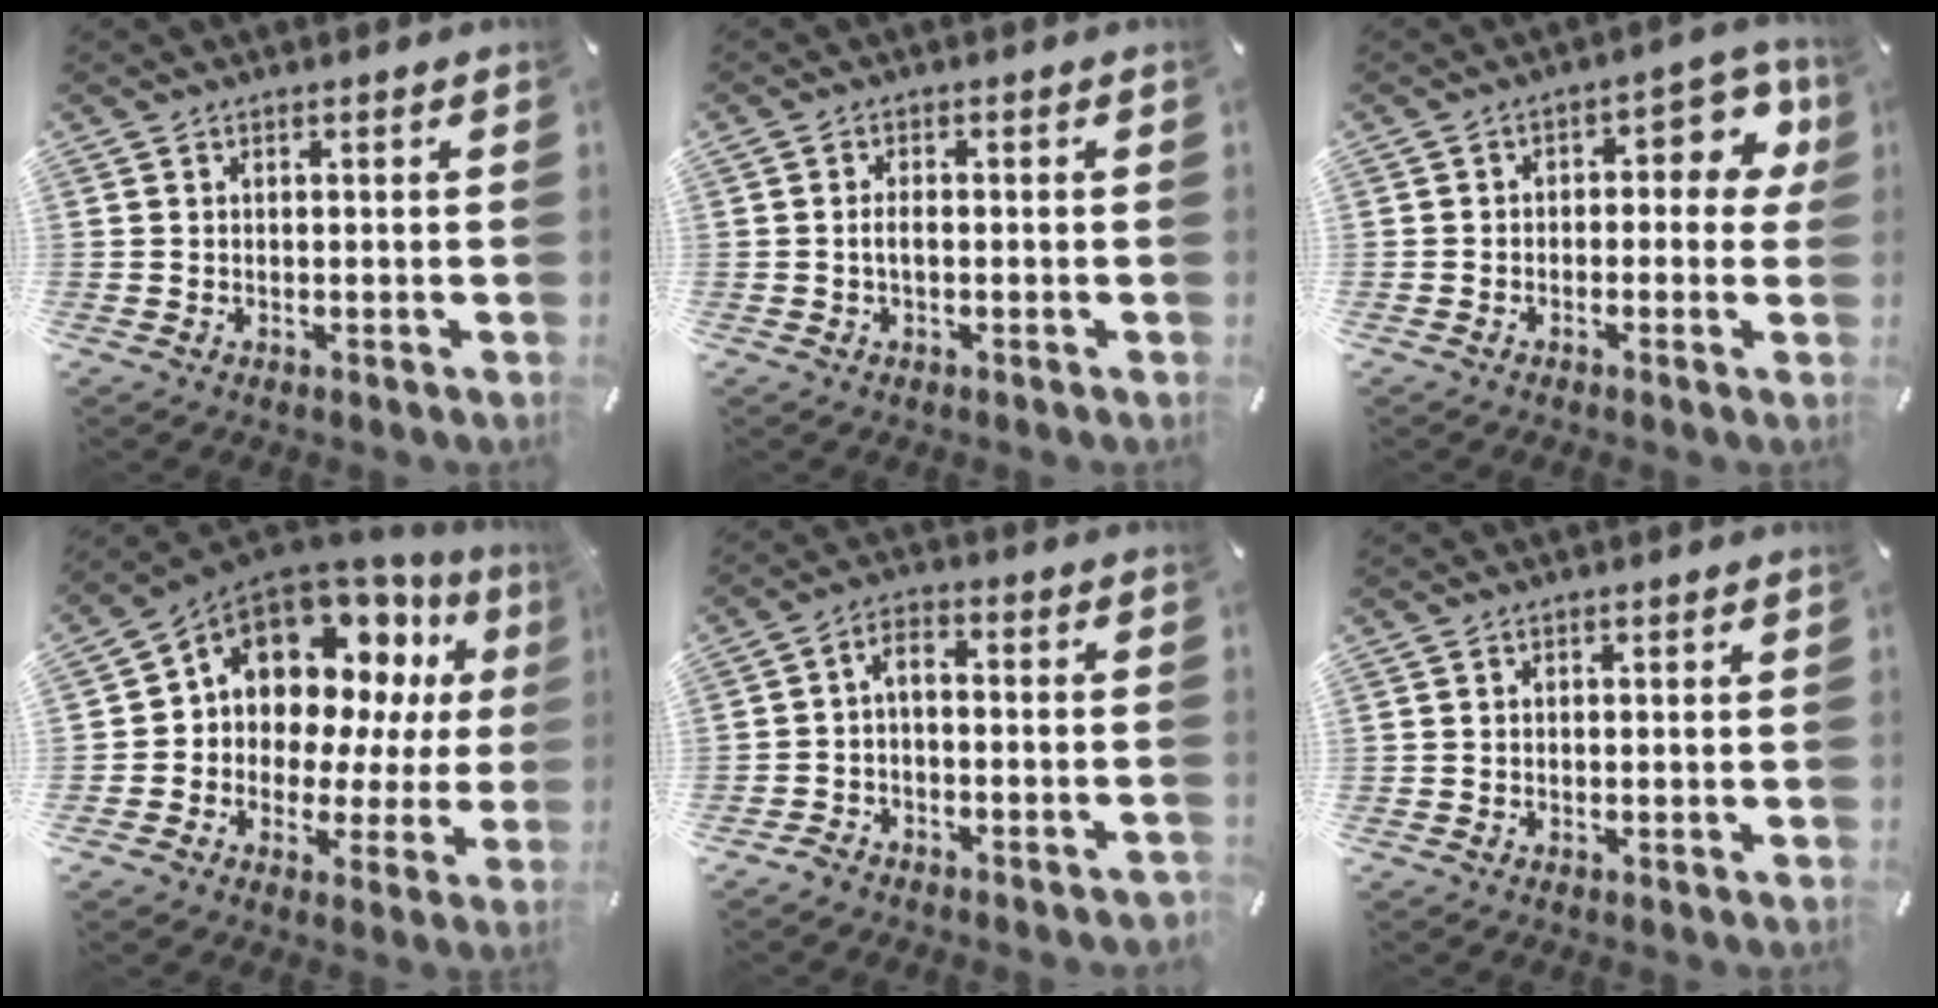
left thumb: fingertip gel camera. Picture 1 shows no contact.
{"total": 2.3, "force": [-0.3, 0.7, 2.1], "torque": [-0.047, -0.001, -0.009]}
{"total": 8.6, "force": [0.8, 4.9, 7.0], "torque": [-0.089, -0.005, 0.009]}
{"total": 12.2, "force": [6.8, 8.9, 4.9], "torque": [-0.094, -0.064, 0.129]}
{"total": 4.5, "force": [-3.1, 2.1, 2.5], "torque": [-0.041, 0.010, -0.060]}
{"total": 0.0}